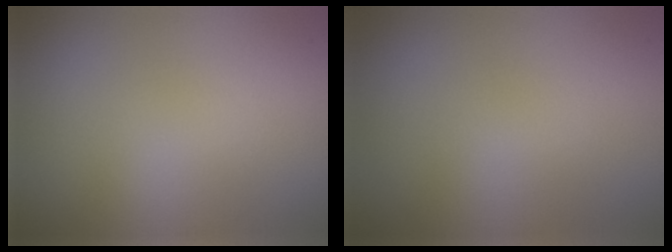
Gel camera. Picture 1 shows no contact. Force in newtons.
{"total": 0.0}